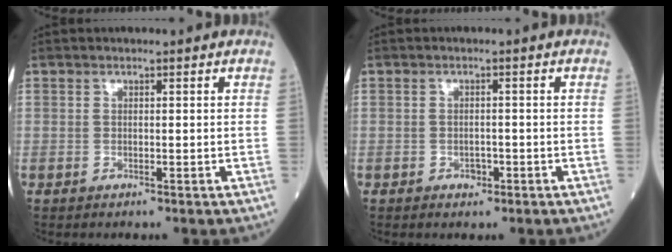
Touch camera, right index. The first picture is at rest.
{"total": 1.5, "force": [-0.7, 1.0, 0.8], "torque": [-0.011, 0.003, -0.008]}